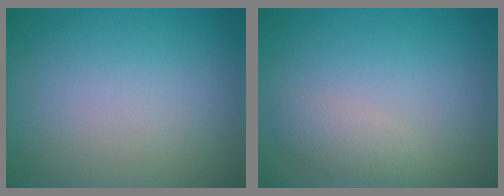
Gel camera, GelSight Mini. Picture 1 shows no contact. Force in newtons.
{"total": 1.7, "press": 1.7, "slide": 0.0}